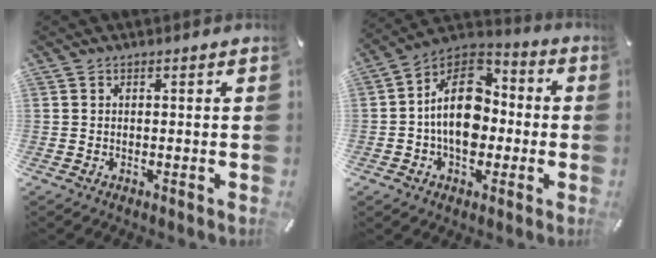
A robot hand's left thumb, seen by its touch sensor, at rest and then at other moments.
{"total": 15.8, "force": [-0.9, 11.5, 10.9], "torque": [-0.194, 0.013, -0.018]}